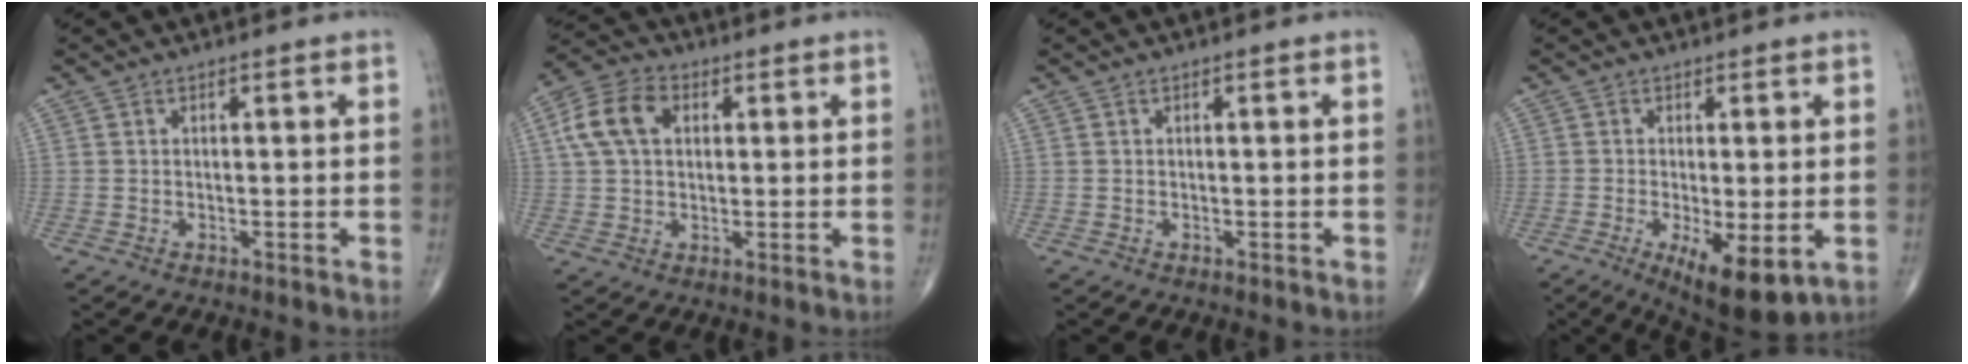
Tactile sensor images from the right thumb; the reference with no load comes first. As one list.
[{"total": 9.3, "force": [2.3, 6.3, 6.4], "torque": [-0.122, 0.018, 0.037]}, {"total": 0.0}, {"total": 9.9, "force": [-3.2, 3.4, 8.8], "torque": [-0.137, -0.019, -0.042]}]